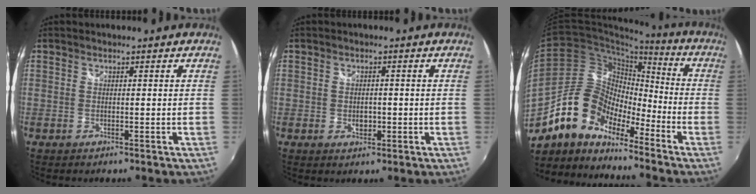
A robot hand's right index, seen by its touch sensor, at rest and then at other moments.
{"total": 2.6, "force": [-0.5, 2.0, 1.5], "torque": [-0.023, -0.002, -0.007]}
{"total": 13.1, "force": [-10.2, 6.4, 5.2], "torque": [-0.096, 0.027, -0.205]}